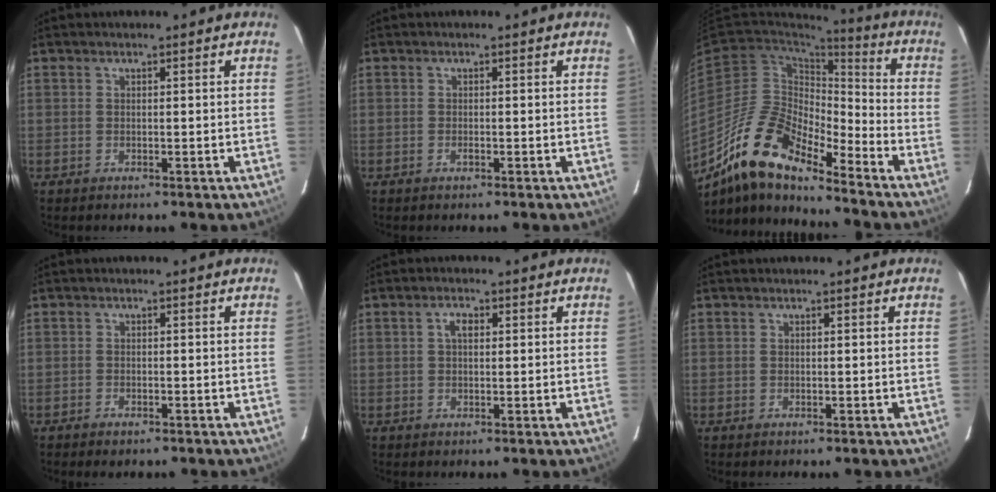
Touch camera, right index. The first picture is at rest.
{"total": 0.8, "force": [-0.4, 0.4, 0.5], "torque": [-0.009, 0.001, -0.008]}
{"total": 16.4, "force": [-12.9, 4.6, 9.0], "torque": [-0.159, -0.007, -0.253]}
{"total": 2.0, "force": [-1.7, 0.8, 0.8], "torque": [-0.025, -0.003, -0.030]}
{"total": 2.1, "force": [0.5, 1.2, 1.7], "torque": [-0.031, 0.008, 0.008]}
{"total": 0.0}